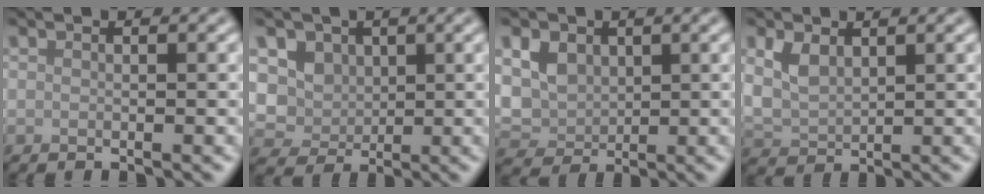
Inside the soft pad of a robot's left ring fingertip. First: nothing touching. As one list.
[{"total": 4.8, "force": [1.1, 4.1, 2.3], "torque": [-0.038, 0.007, 0.004]}, {"total": 4.8, "force": [1.1, 3.9, 2.7], "torque": [-0.058, 0.000, 0.017]}, {"total": 2.7, "force": [1.3, 1.7, 1.7], "torque": [-0.040, -0.002, 0.030]}]